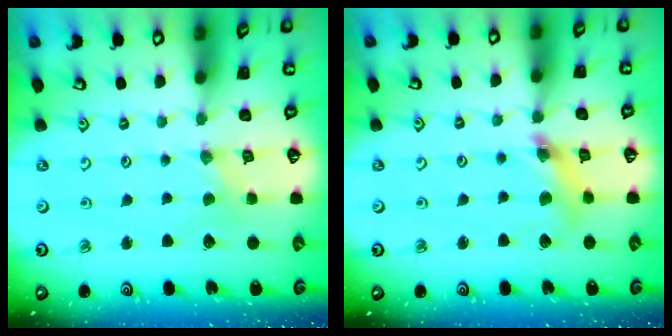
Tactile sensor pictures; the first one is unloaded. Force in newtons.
{"total": 8.9, "press": 8.9, "slide": 1.1}